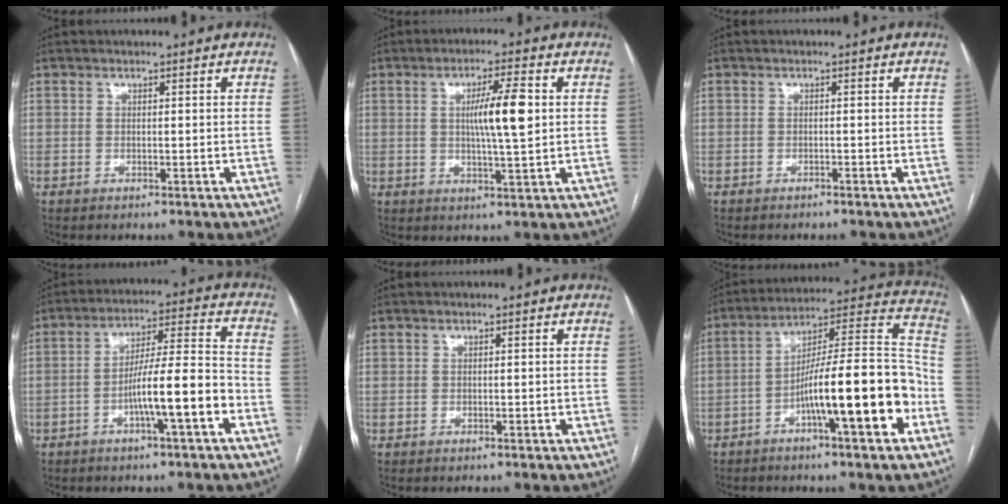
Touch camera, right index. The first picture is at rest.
{"total": 7.5, "force": [1.1, 0.5, 7.4], "torque": [-0.126, 0.002, 0.018]}
{"total": 0.6, "force": [-0.6, 0.0, 0.1], "torque": [-0.007, -0.001, -0.012]}
{"total": 10.8, "force": [-4.1, 0.4, 10.0], "torque": [-0.171, 0.015, -0.067]}
{"total": 0.0}
{"total": 18.0, "force": [-6.5, 1.8, 16.7], "torque": [-0.262, 0.018, -0.102]}